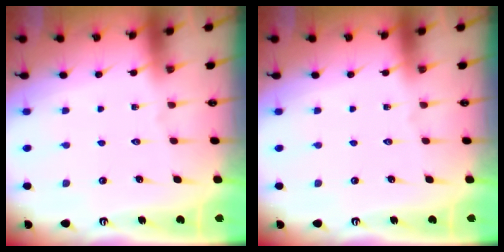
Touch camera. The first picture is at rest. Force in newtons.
{"total": 0.0}